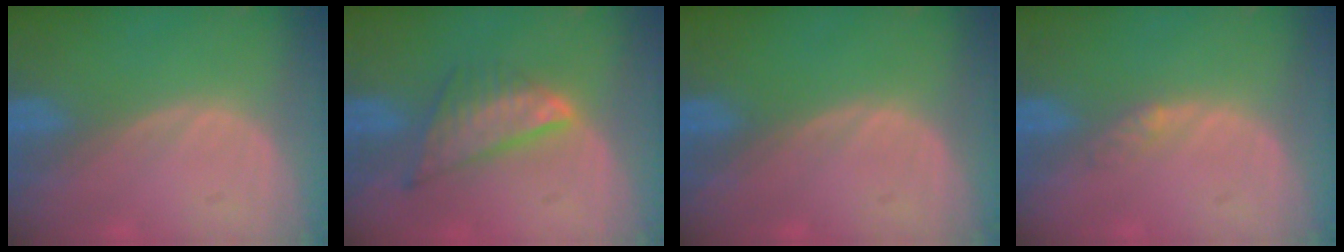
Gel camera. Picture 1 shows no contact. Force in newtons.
{"total": 7.5, "press": 6.5, "slide": 3.7}
{"total": 0.0}
{"total": 1.8, "press": 1.6, "slide": 1.0}